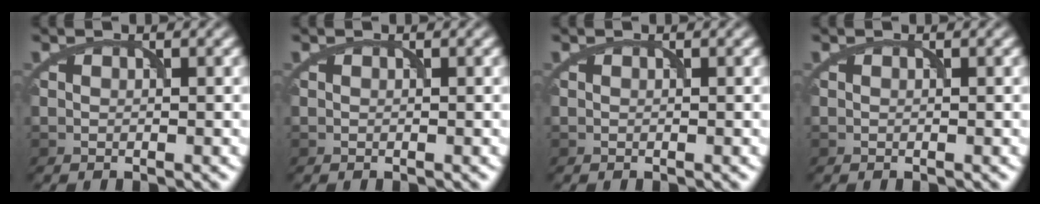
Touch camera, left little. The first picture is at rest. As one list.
[{"total": 0.0}, {"total": 0.0}, {"total": 0.0}]